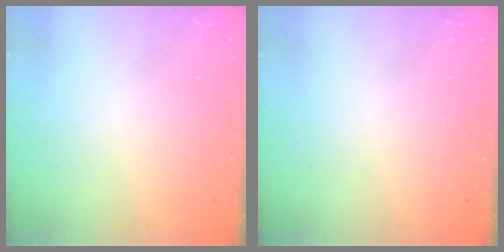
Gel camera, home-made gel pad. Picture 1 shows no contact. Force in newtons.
{"total": 0.0}